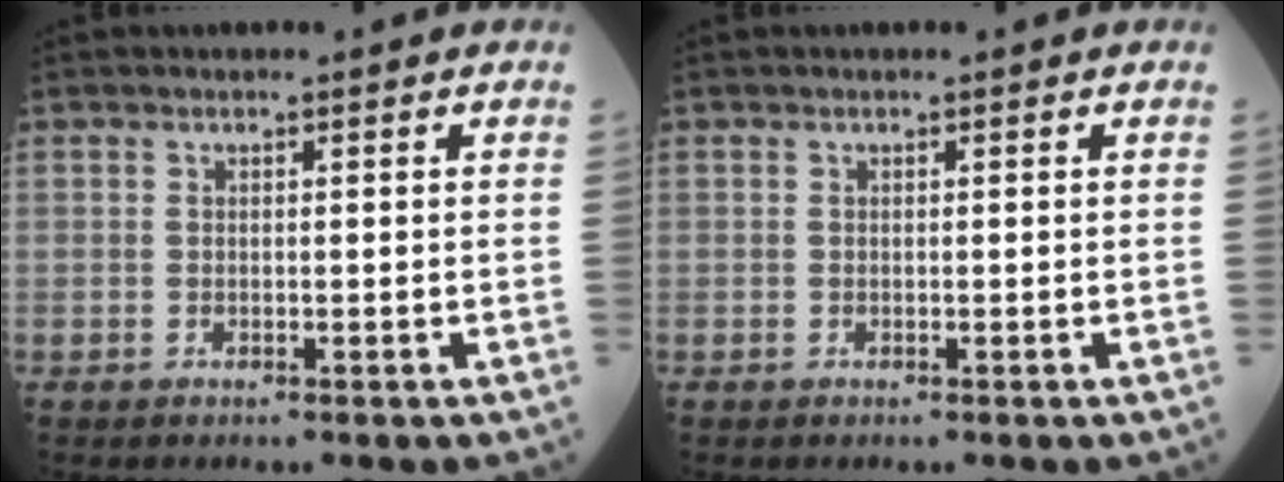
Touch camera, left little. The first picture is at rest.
{"total": 0.0}